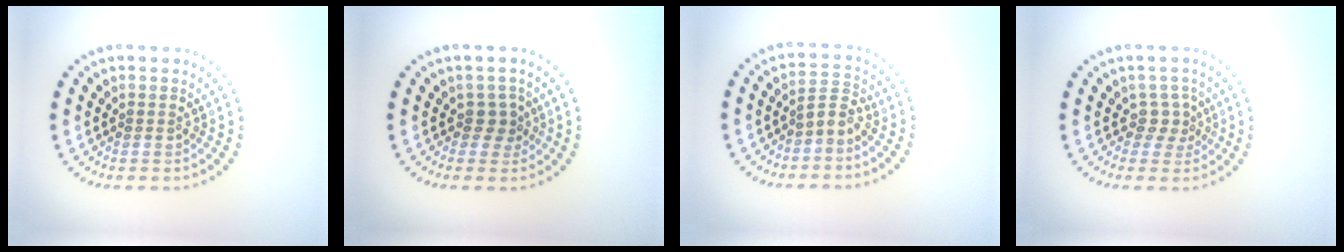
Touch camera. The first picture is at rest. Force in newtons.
{"total": 1.6, "press": 1.2, "slide": 1.0}
{"total": 1.9, "press": 1.5, "slide": 1.2}
{"total": 1.8, "press": 1.3, "slide": 1.2}